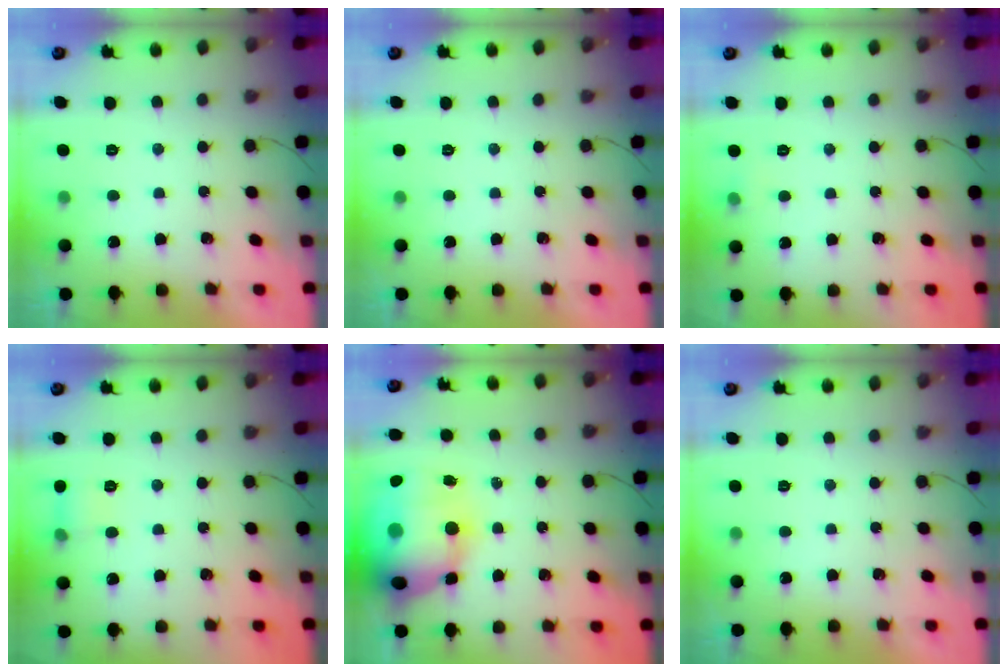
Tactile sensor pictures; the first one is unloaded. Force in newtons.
{"total": 0.0}
{"total": 5.8, "press": 2.8, "slide": 5.1}
{"total": 6.6, "press": 6.3, "slide": 2.0}
{"total": 24.2, "press": 23.6, "slide": 5.5}
{"total": 0.0}